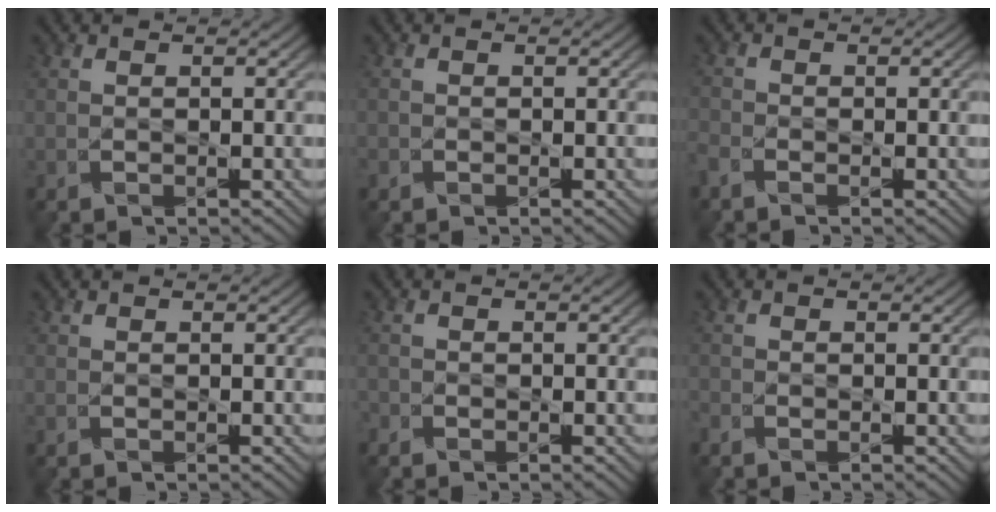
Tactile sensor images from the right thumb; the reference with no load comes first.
{"total": 0.7, "force": [-0.5, 0.5, 0.0], "torque": [-0.001, -0.005, -0.011]}
{"total": 2.0, "force": [-1.6, 0.9, 0.9], "torque": [-0.026, -0.008, -0.045]}
{"total": 0.0}
{"total": 1.1, "force": [-1.0, 0.4, 0.1], "torque": [-0.005, -0.003, -0.024]}
{"total": 1.3, "force": [-1.1, 0.4, 0.4], "torque": [-0.013, -0.006, -0.029]}